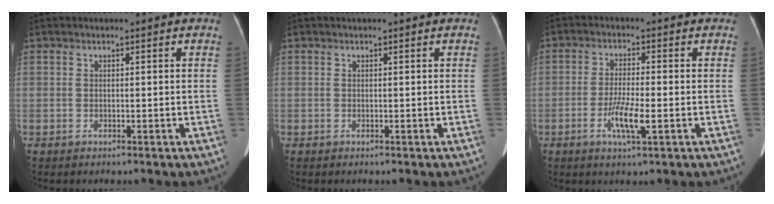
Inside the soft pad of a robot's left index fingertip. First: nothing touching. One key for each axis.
{"total": 0.0}
{"total": 5.2, "fx": -1.8, "fy": 0.5, "fz": 4.8, "tx": -0.097, "ty": -0.007, "tz": -0.031}